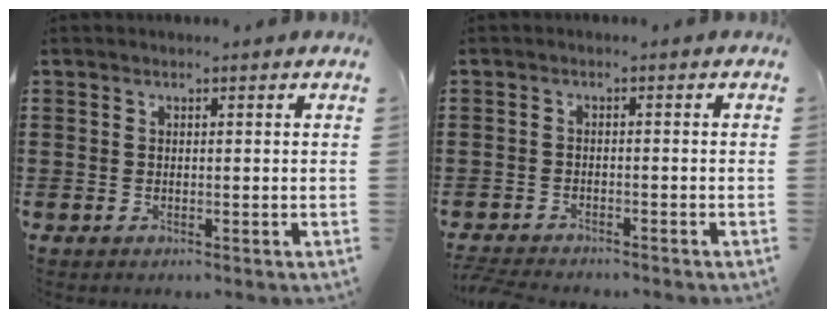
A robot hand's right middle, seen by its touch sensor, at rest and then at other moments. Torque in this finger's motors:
{"motor_torque": [0.85, -0.25, 0.14, 0.11]}